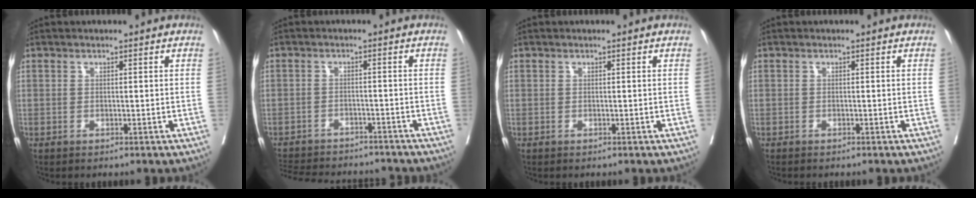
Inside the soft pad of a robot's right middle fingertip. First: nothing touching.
{"total": 14.0, "force": [-12.7, 4.6, 4.0], "torque": [-0.086, 0.002, -0.167]}
{"total": 0.0}
{"total": 1.2, "force": [-1.1, 0.3, 0.4], "torque": [-0.011, -0.003, -0.014]}